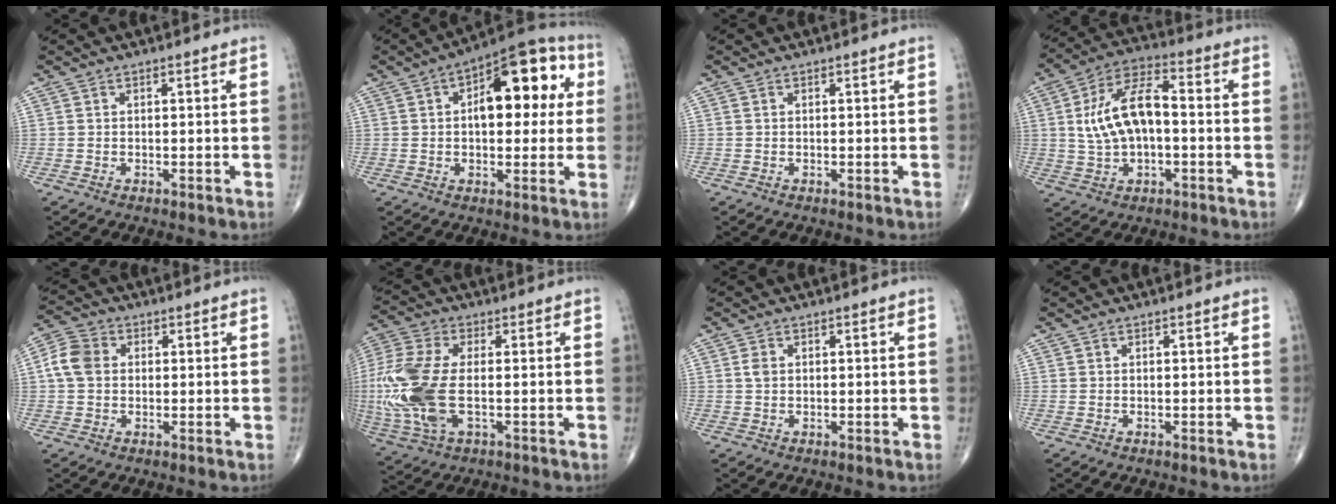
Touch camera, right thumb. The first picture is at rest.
{"total": 16.8, "force": [3.4, 8.2, 14.2], "torque": [-0.157, 0.027, 0.041]}
{"total": 0.0}
{"total": 13.1, "force": [0.3, 6.8, 11.2], "torque": [-0.206, 0.029, 0.000]}
{"total": 6.2, "force": [0.7, 4.9, 3.8], "torque": [-0.074, 0.015, 0.006]}
{"total": 17.9, "force": [-1.8, 8.9, 15.4], "torque": [-0.393, -0.008, -0.028]}
{"total": 1.5, "force": [0.3, 1.1, 1.0], "torque": [-0.017, 0.000, 0.005]}
{"total": 0.0}